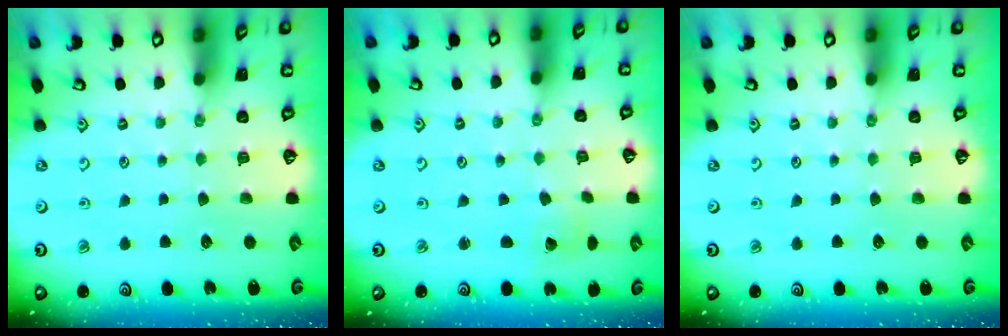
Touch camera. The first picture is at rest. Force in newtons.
{"total": 1.9, "press": 1.9, "slide": 0.2}
{"total": 0.0}